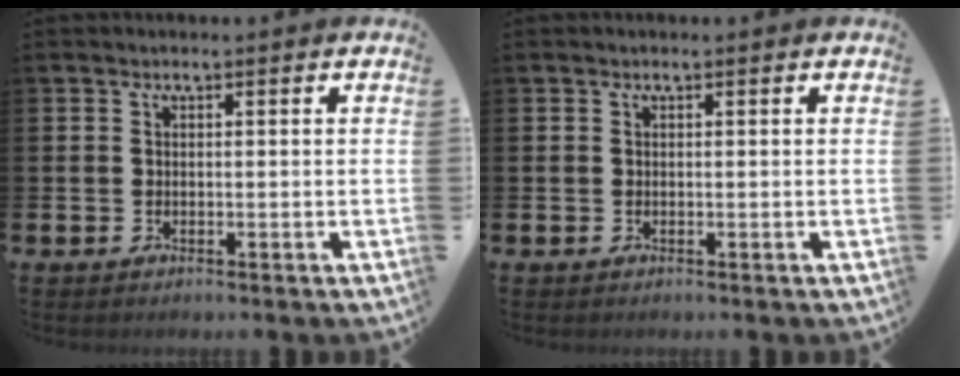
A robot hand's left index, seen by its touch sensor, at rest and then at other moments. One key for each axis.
{"total": 0.0}